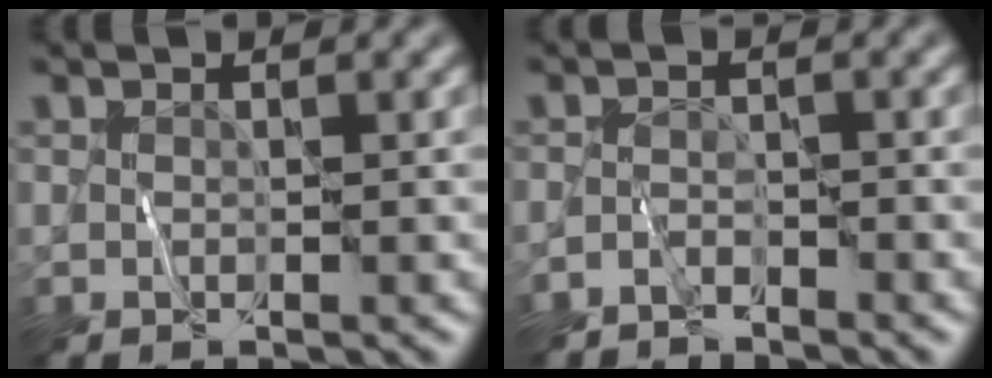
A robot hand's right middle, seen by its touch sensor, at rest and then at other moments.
{"total": 1.6, "force": [-1.5, 0.3, 0.3], "torque": [-0.007, 0.005, -0.035]}